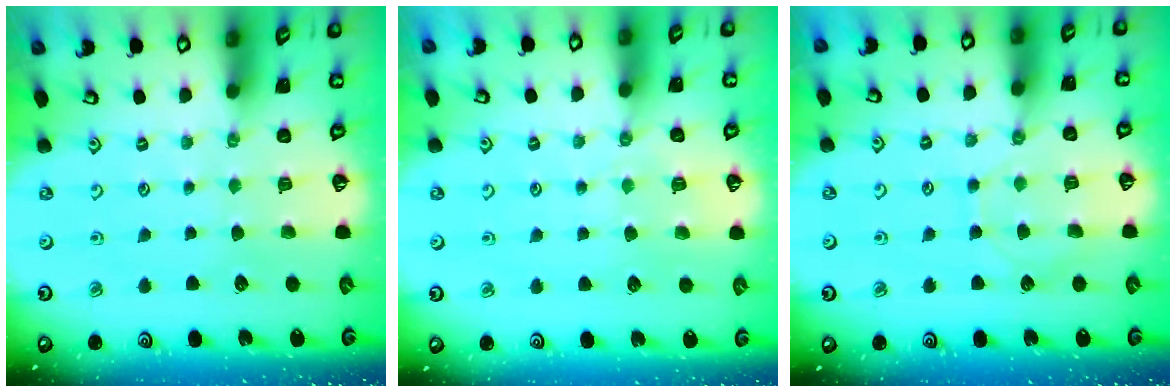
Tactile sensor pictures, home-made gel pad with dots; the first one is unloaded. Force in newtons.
{"total": 2.5, "press": 2.5, "slide": 0.4}
{"total": 7.0, "press": 6.9, "slide": 0.7}